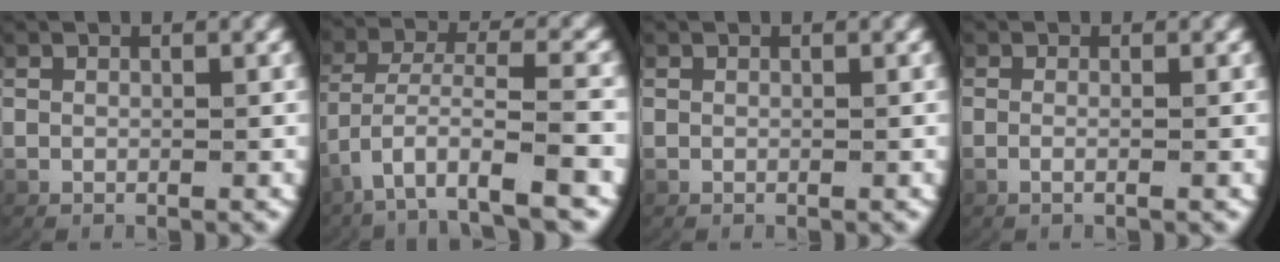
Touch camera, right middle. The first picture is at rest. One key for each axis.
{"total": 5.1, "fx": -2.5, "fy": 1.4, "fz": 4.2, "tx": -0.091, "ty": -0.016, "tz": -0.026}
{"total": 0.0}
{"total": 1.2, "fx": -0.7, "fy": -0.2, "fz": 0.9, "tx": -0.032, "ty": -0.007, "tz": -0.009}